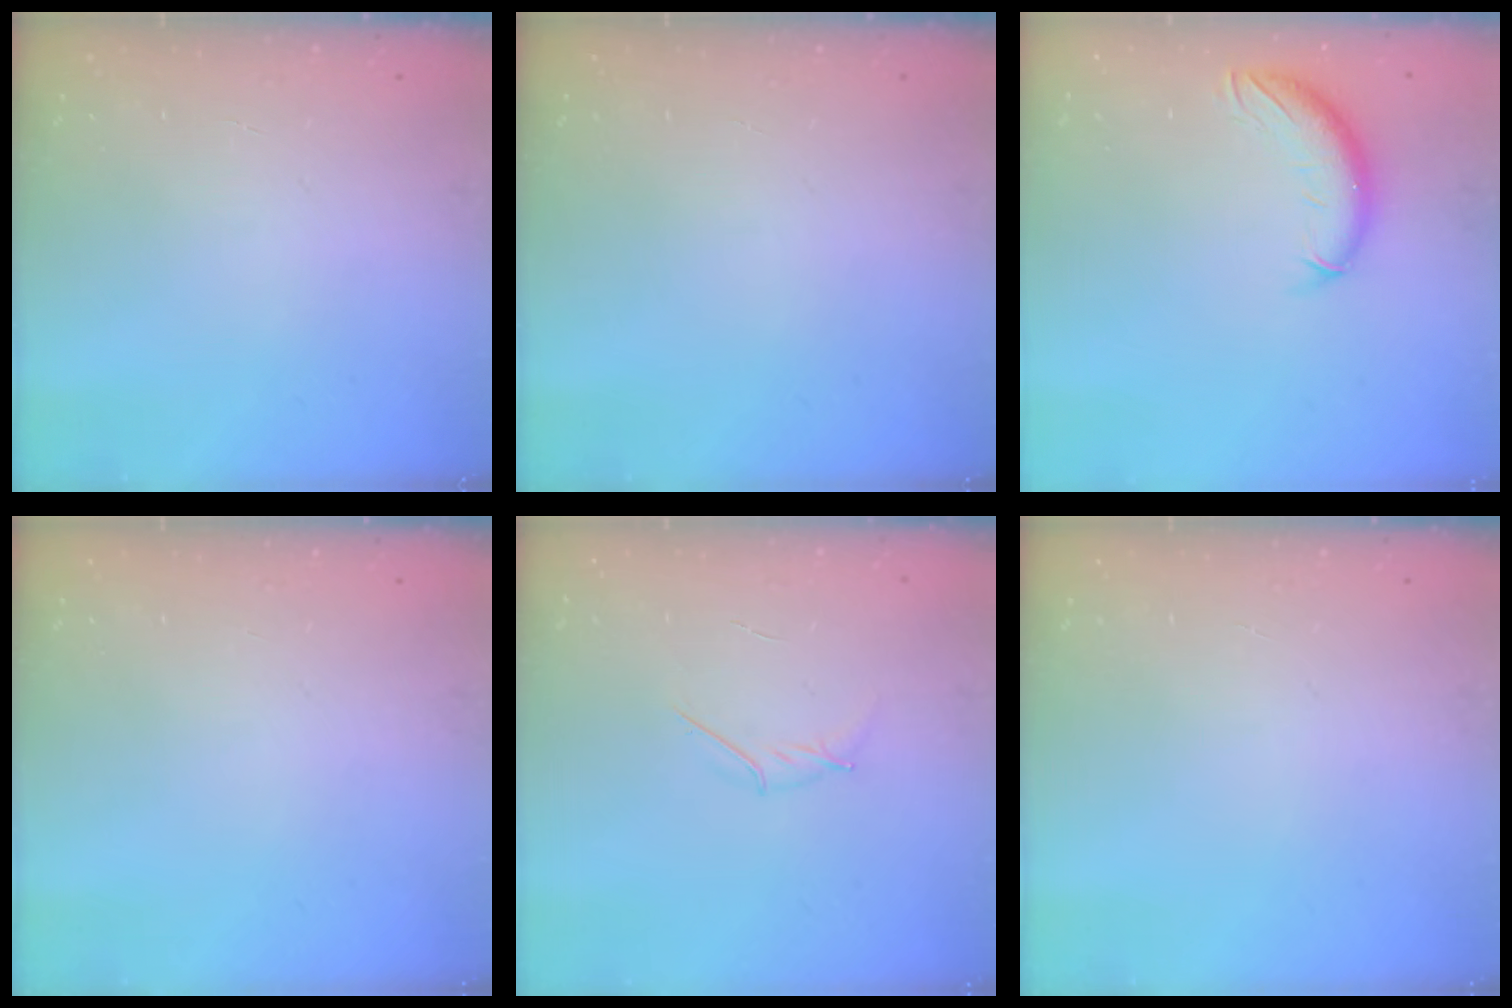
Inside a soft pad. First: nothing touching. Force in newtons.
{"total": 0.0}
{"total": 10.2, "press": 10.0, "slide": 2.1}
{"total": 0.0}
{"total": 3.6, "press": 3.5, "slide": 0.9}
{"total": 0.0}